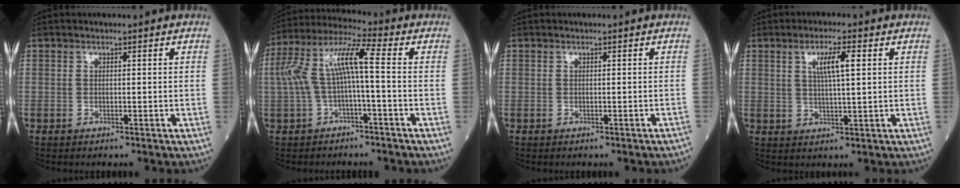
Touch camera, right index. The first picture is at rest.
{"total": 9.4, "force": [-0.3, 1.3, 9.3], "torque": [-0.190, 0.044, -0.007]}
{"total": 0.6, "force": [-0.5, -0.1, 0.3], "torque": [-0.004, 0.001, -0.008]}
{"total": 5.1, "force": [1.7, 0.4, 4.8], "torque": [-0.087, 0.002, 0.031]}